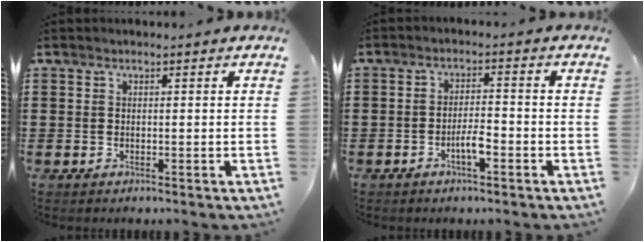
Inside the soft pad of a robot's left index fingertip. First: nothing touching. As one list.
[{"total": 3.5, "force": [-1.6, 0.9, 3.0], "torque": [-0.059, 0.004, -0.032]}]